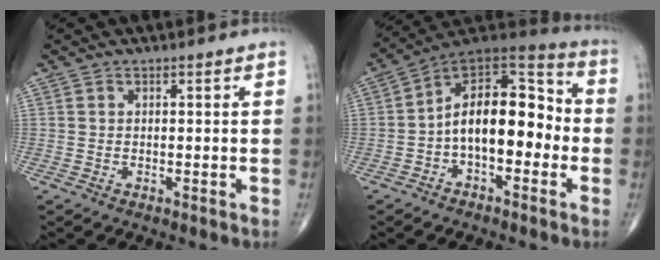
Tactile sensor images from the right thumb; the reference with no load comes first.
{"total": 16.4, "force": [-2.3, 9.1, 13.4], "torque": [-0.179, 0.052, -0.052]}